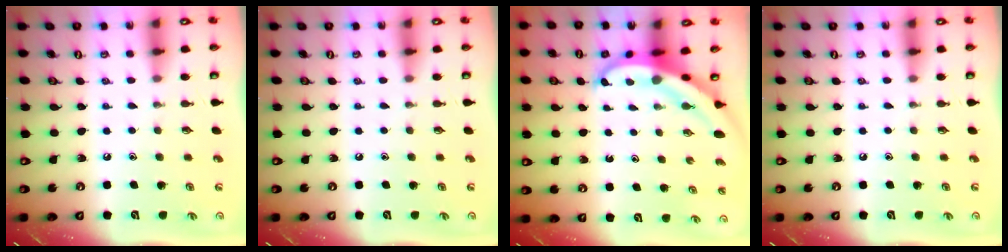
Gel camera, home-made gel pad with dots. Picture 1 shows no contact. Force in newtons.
{"total": 0.0}
{"total": 5.1, "press": 5.1, "slide": 0.5}
{"total": 0.0}